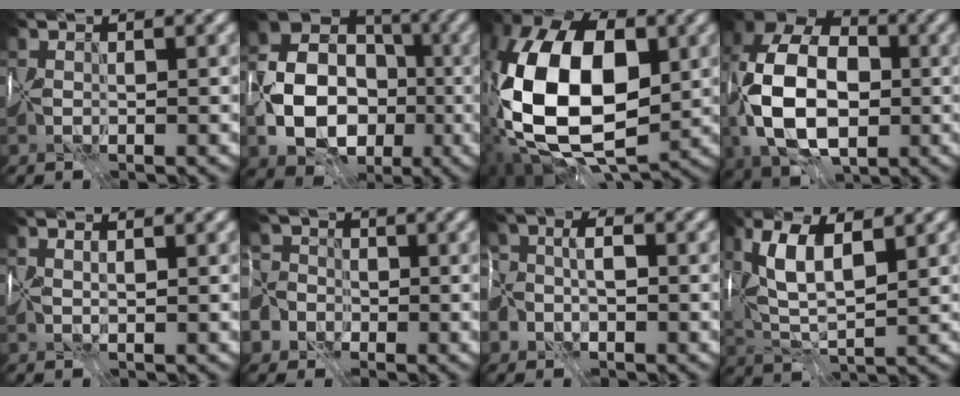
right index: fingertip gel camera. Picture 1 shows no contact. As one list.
[{"total": 12.7, "force": [-2.8, 9.8, 7.5], "torque": [-0.139, -0.028, -0.052]}, {"total": 17.3, "force": [-0.4, 10.4, 13.8], "torque": [-0.278, 0.006, -0.023]}, {"total": 14.4, "force": [-1.0, 9.8, 10.6], "torque": [-0.219, -0.005, -0.028]}, {"total": 0.6, "force": [0.4, 0.0, 0.5], "torque": [-0.008, 0.001, 0.007]}, {"total": 9.5, "force": [-3.9, 7.8, 3.8], "torque": [-0.072, -0.007, -0.107]}, {"total": 7.4, "force": [-2.3, 5.9, 3.9], "torque": [-0.075, 0.002, -0.072]}, {"total": 7.2, "force": [2.8, 2.9, 6.0], "torque": [-0.126, 0.010, 0.048]}]